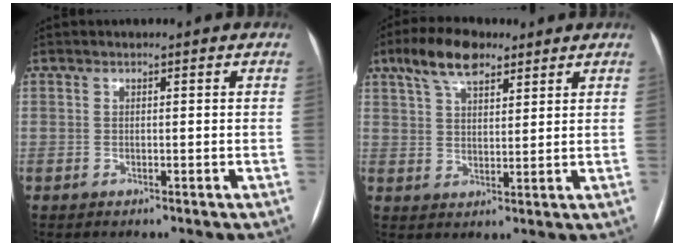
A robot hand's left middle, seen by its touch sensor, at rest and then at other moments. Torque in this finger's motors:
{"motor_torque": [0.75, -0.75, 0.09, 0.02]}